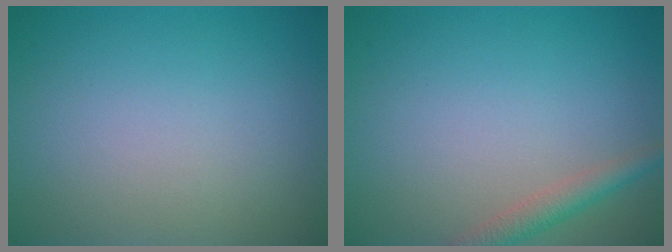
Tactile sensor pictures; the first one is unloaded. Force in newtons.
{"total": 2.2, "press": 2.2, "slide": 0.1}